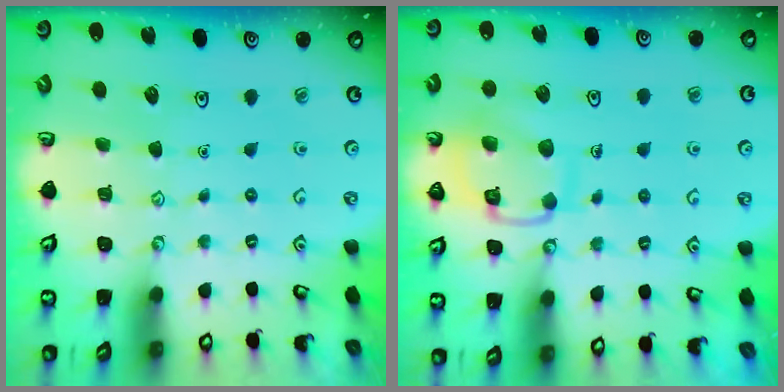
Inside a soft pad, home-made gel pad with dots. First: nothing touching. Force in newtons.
{"total": 12.8, "press": 12.8, "slide": 1.1}